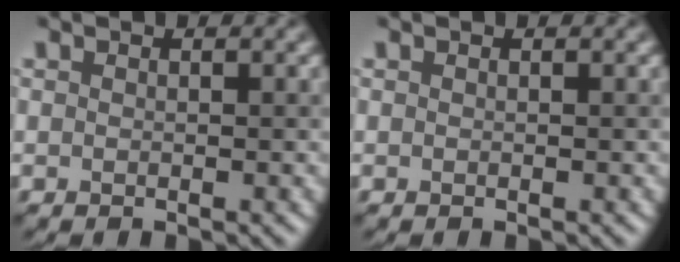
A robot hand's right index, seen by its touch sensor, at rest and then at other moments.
{"total": 0.0}